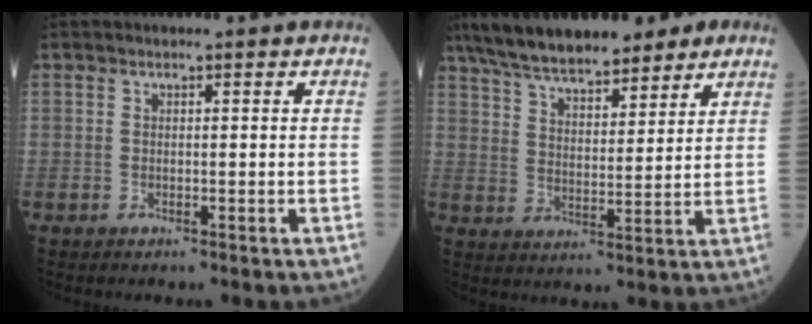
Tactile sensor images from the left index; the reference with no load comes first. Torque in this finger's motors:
{"motor_torque": [1.01, -1.13, 0.38, 0.18]}